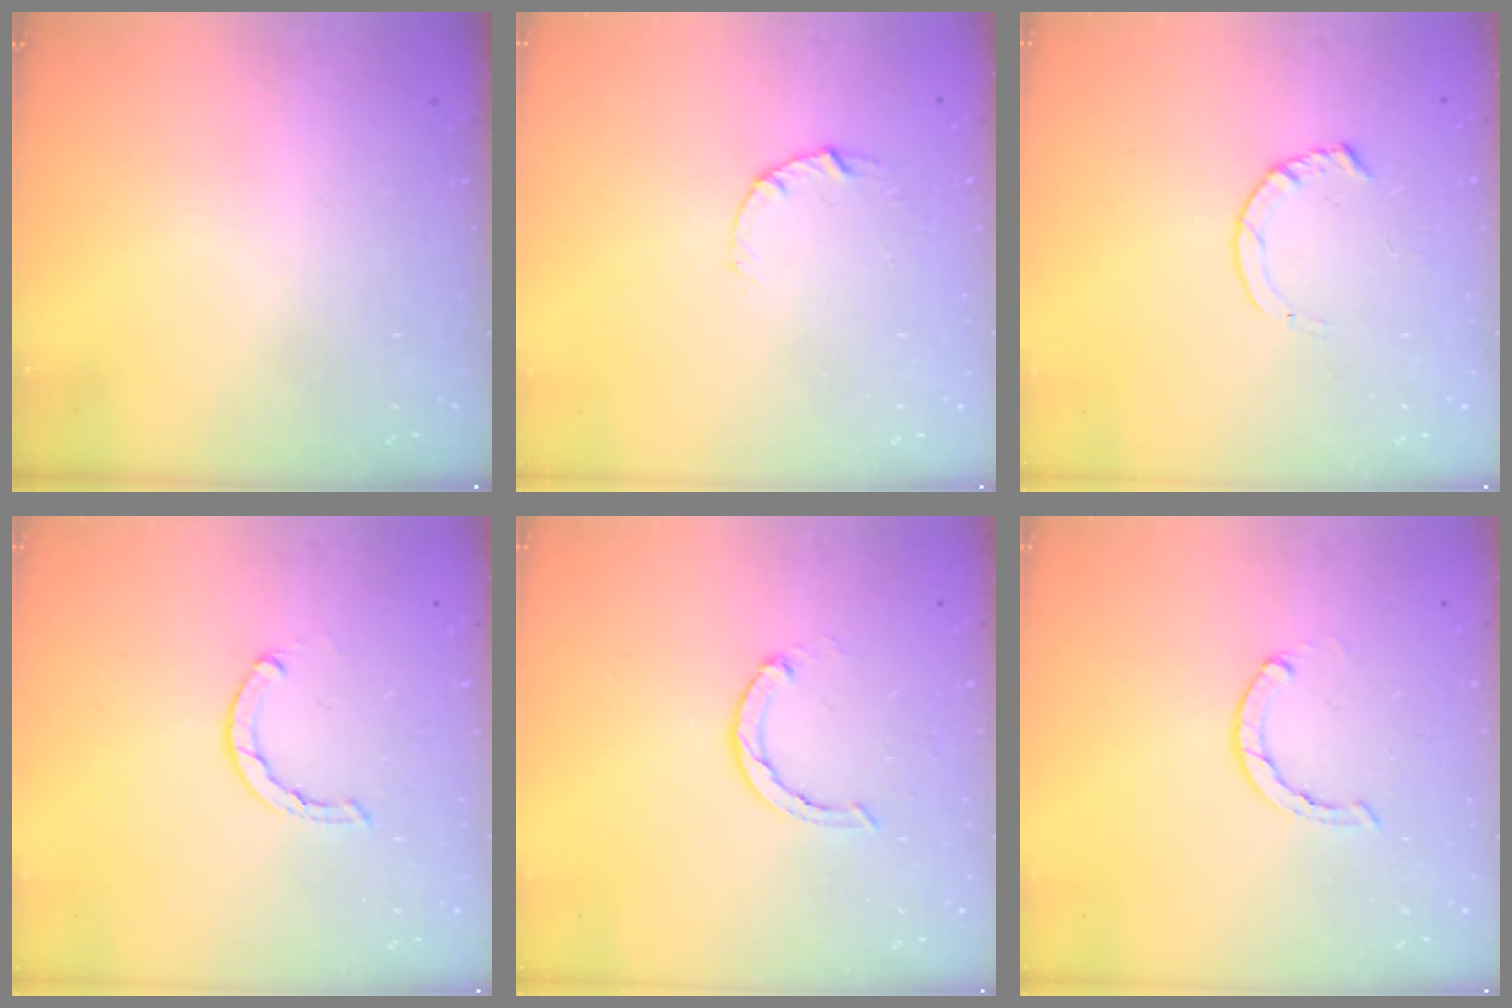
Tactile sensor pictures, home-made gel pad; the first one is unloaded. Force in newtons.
{"total": 3.2, "press": 3.2, "slide": 0.4}
{"total": 4.6, "press": 4.6, "slide": 0.5}
{"total": 1.7, "press": 1.6, "slide": 0.3}
{"total": 2.4, "press": 2.4, "slide": 0.4}
{"total": 1.5, "press": 1.5, "slide": 0.2}